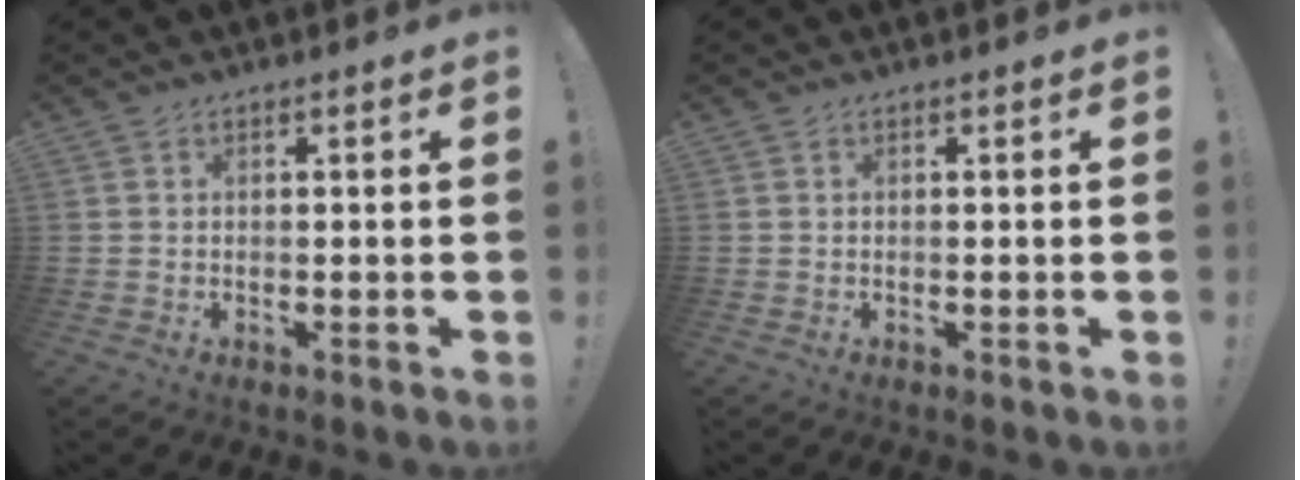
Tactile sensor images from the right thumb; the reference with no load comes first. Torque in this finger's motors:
{"motor_torque": [0.00, 0.00, -0.04, 0.04, 0.00]}